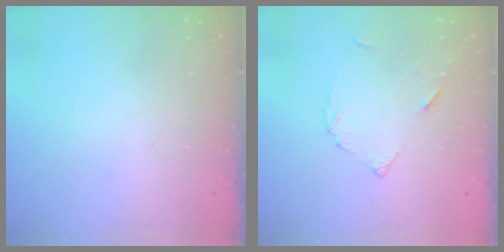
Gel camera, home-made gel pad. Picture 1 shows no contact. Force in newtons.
{"total": 5.5, "press": 5.5, "slide": 0.8}